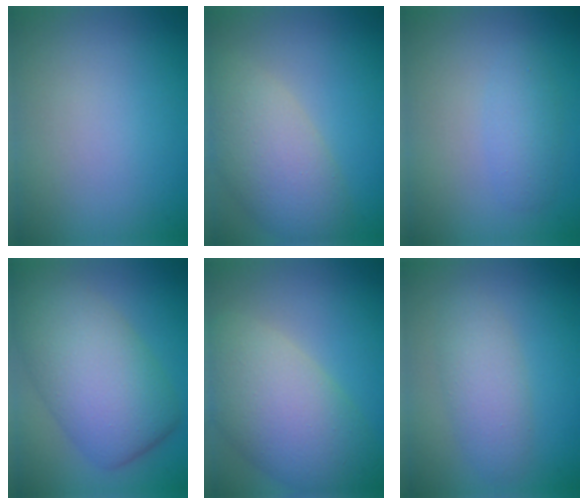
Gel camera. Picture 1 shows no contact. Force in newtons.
{"total": 6.3, "press": 6.3, "slide": 0.5}
{"total": 1.7, "press": 1.7, "slide": 0.0}
{"total": 8.8, "press": 8.8, "slide": 0.4}
{"total": 9.2, "press": 9.2, "slide": 0.8}
{"total": 3.0, "press": 3.0, "slide": 0.1}